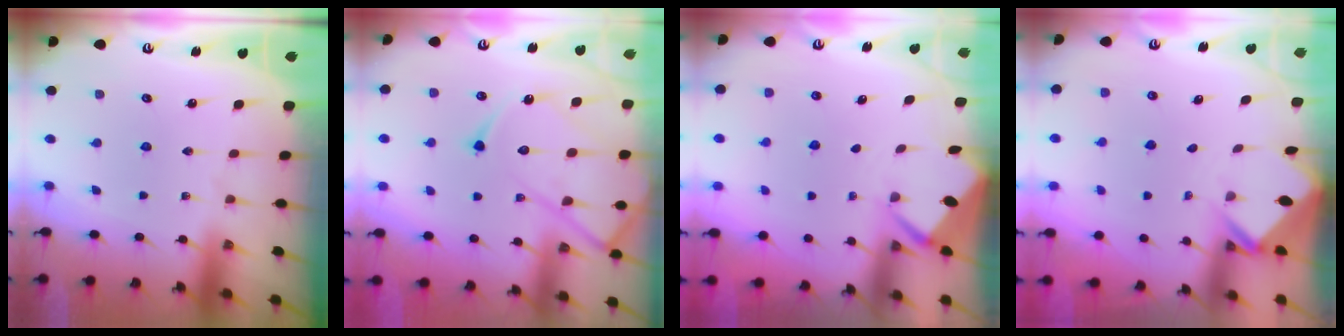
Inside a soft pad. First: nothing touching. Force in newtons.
{"total": 17.2, "press": 17.1, "slide": 1.7}
{"total": 2.6, "press": 2.6, "slide": 0.0}
{"total": 2.6, "press": 2.6, "slide": 0.1}